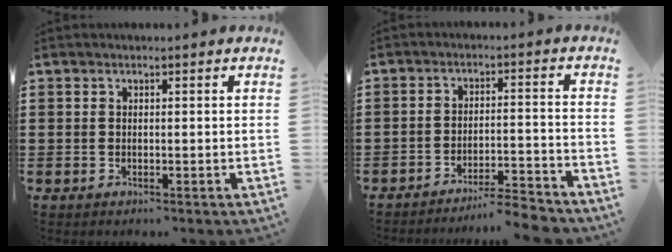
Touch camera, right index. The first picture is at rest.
{"total": 5.0, "force": [-4.8, -0.4, 1.5], "torque": [-0.027, -0.010, -0.096]}